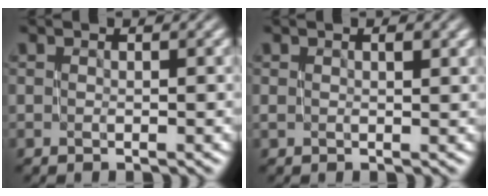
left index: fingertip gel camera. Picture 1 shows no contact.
{"total": 1.0, "force": [0.4, 0.3, 0.9], "torque": [-0.011, 0.002, 0.005]}